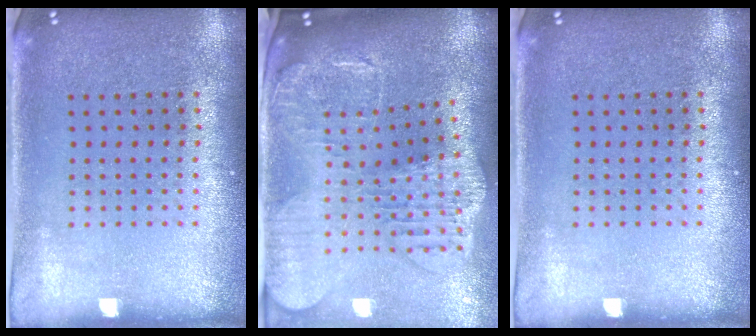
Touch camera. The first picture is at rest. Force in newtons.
{"total": 3.0, "press": 2.5, "slide": 1.7}
{"total": 0.0}